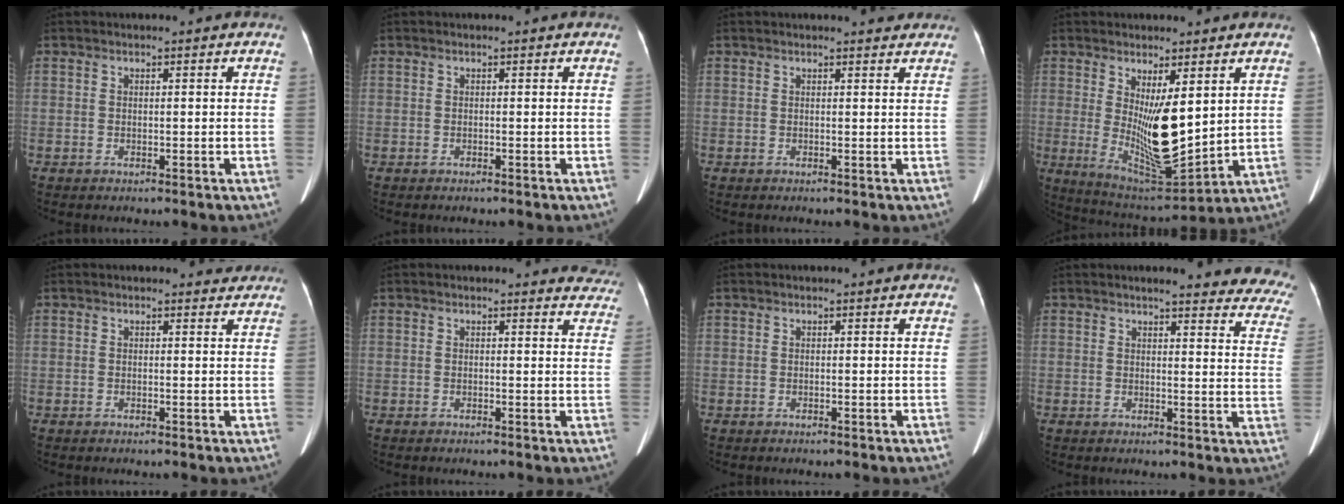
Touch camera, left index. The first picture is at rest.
{"total": 0.0}
{"total": 3.1, "force": [2.9, 0.6, 0.9], "torque": [-0.012, 0.004, 0.026]}
{"total": 10.9, "force": [2.0, 2.5, 10.4], "torque": [-0.184, -0.028, 0.051]}
{"total": 1.4, "force": [1.3, 0.5, -0.1], "torque": [-0.003, -0.005, 0.005]}
{"total": 5.5, "force": [5.1, 1.9, -0.1], "torque": [0.034, -0.021, 0.016]}
{"total": 0.0}
{"total": 20.3, "force": [18.7, 3.2, 7.1], "torque": [-0.059, -0.067, 0.188]}